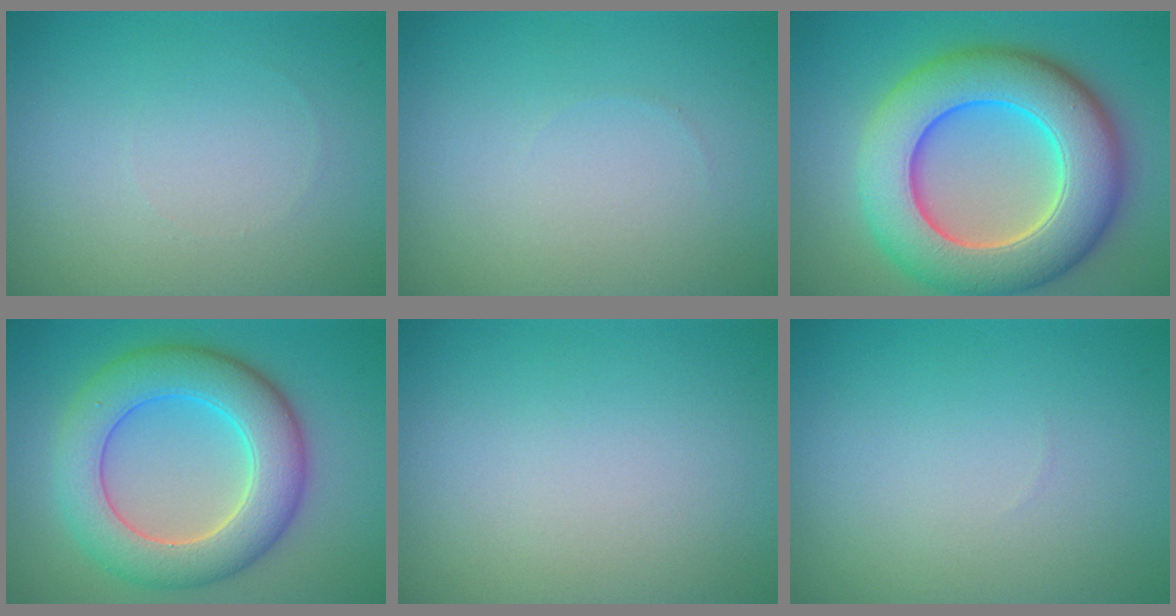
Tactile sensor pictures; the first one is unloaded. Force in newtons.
{"total": 0.0}
{"total": 11.6, "press": 11.6, "slide": 0.4}
{"total": 8.0, "press": 8.0, "slide": 0.3}
{"total": 0.0}
{"total": 0.0}